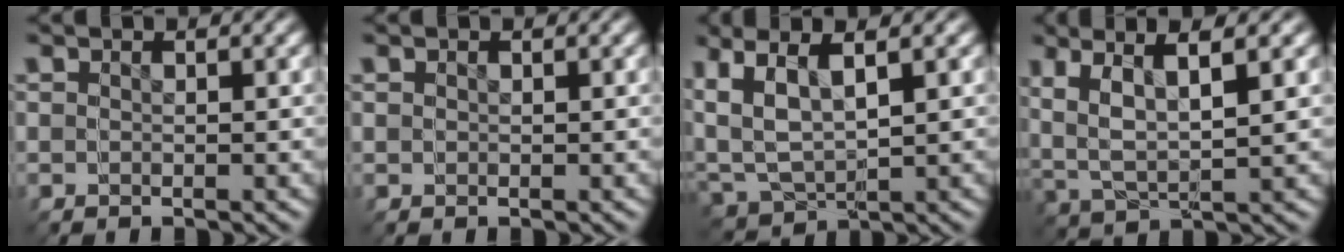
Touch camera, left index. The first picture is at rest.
{"total": 0.9, "force": [0.3, 0.8, 0.1], "torque": [0.002, -0.004, 0.006]}
{"total": 9.3, "force": [2.4, 7.1, 5.6], "torque": [-0.132, -0.007, 0.048]}
{"total": 5.5, "force": [3.0, 2.5, 3.9], "torque": [-0.086, 0.021, 0.047]}